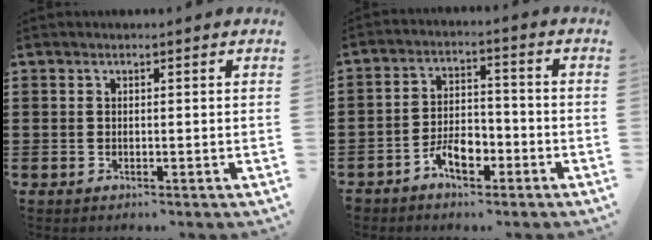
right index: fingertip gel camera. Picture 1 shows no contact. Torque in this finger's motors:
{"motor_torque": [1.12, 1.02, 0.13, 0.05]}